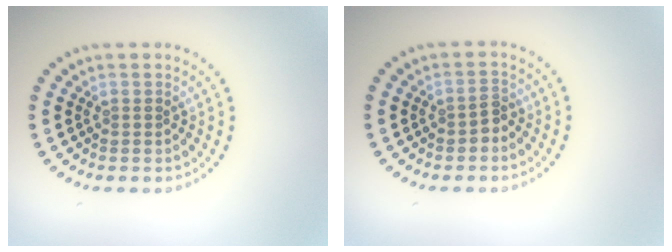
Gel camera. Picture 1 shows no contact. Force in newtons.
{"total": 1.3, "press": 1.2, "slide": 0.6}